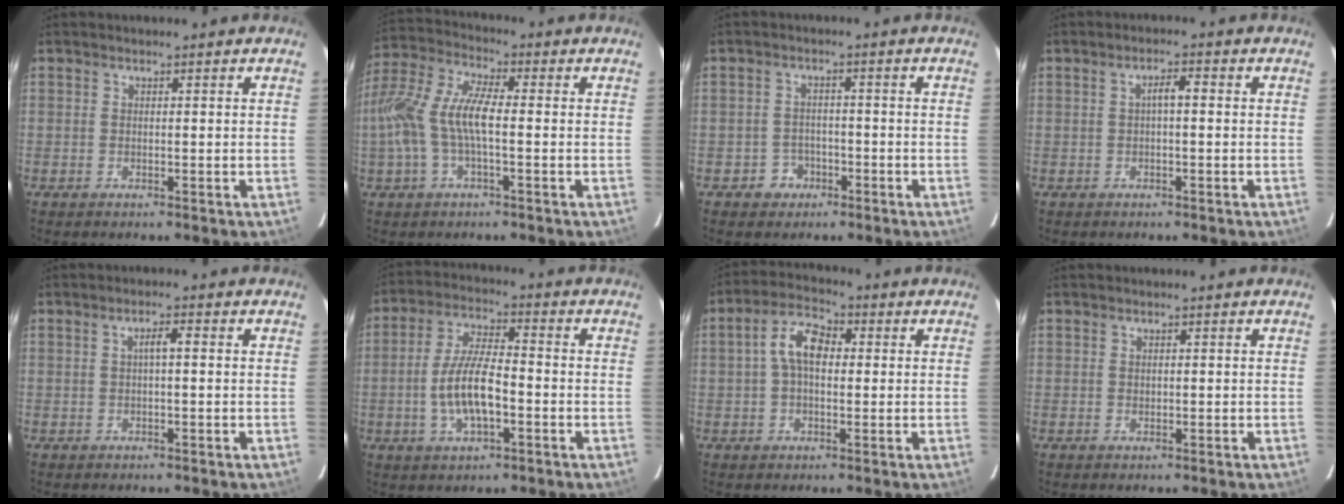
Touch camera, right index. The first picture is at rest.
{"total": 13.4, "force": [-1.4, 4.6, 12.5], "torque": [-0.261, 0.009, -0.030]}
{"total": 3.9, "force": [-2.1, 3.3, 0.2], "torque": [-0.013, 0.014, -0.031]}
{"total": 2.2, "force": [0.0, 0.6, 2.2], "torque": [-0.042, 0.010, 0.001]}
{"total": 2.1, "force": [0.2, 0.3, 2.0], "torque": [-0.039, 0.008, 0.003]}
{"total": 10.2, "force": [-2.7, 3.6, 9.1], "torque": [-0.181, 0.001, -0.046]}
{"total": 7.1, "force": [0.7, 4.1, 5.8], "torque": [-0.111, 0.023, 0.010]}
{"total": 0.6, "force": [0.1, 0.6, 0.2], "torque": [0.001, 0.000, 0.003]}